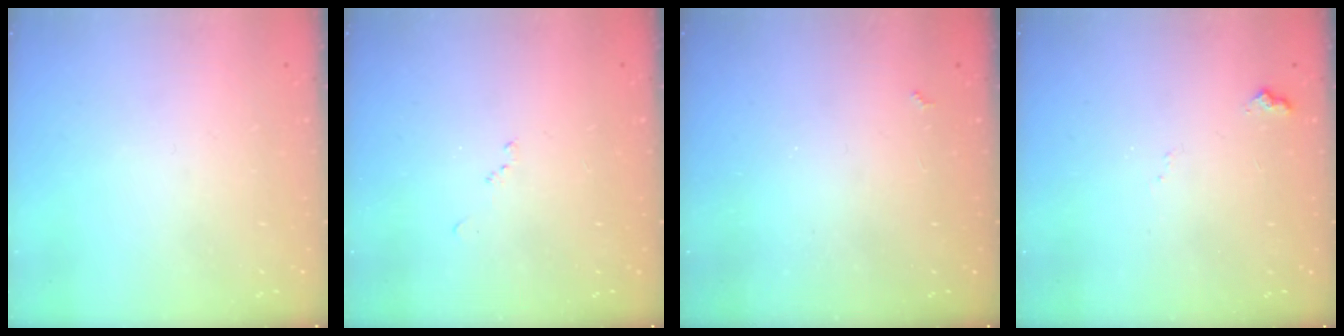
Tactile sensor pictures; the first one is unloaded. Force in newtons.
{"total": 8.0, "press": 7.9, "slide": 1.0}
{"total": 2.5, "press": 2.5, "slide": 0.4}
{"total": 6.4, "press": 6.4, "slide": 0.7}